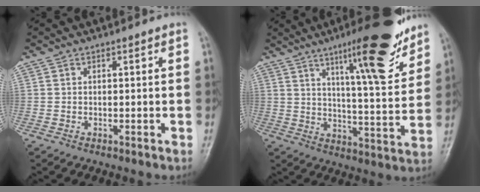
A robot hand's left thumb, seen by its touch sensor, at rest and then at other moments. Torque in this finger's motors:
{"motor_torque": [0.21, 0.10, 0.01, -0.23, -0.02]}